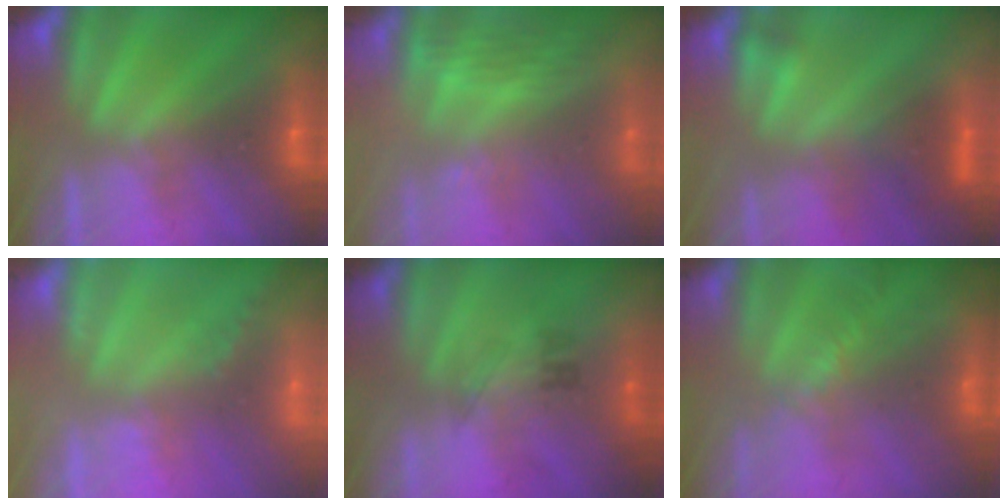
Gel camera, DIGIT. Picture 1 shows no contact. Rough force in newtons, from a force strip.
{"total": 2.9}
{"total": 8.0}
{"total": 1.1}
{"total": 2.3}
{"total": 7.4}